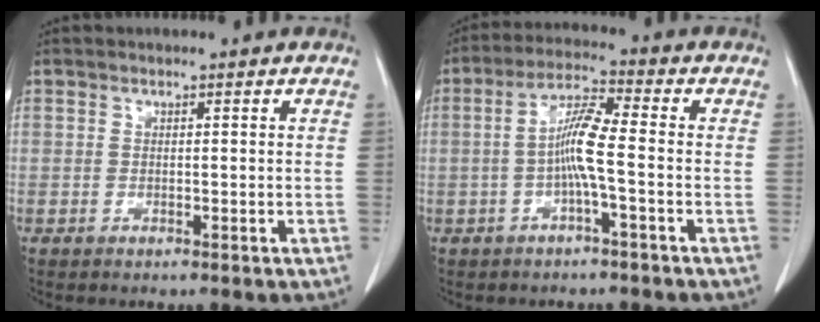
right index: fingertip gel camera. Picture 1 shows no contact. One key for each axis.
{"total": 6.6, "fx": -1.1, "fy": 0.1, "fz": 6.5, "tx": -0.129, "ty": 0.011, "tz": -0.025}